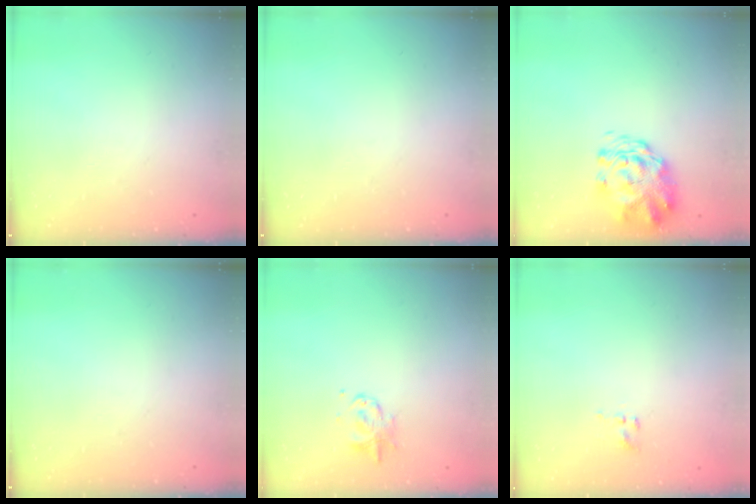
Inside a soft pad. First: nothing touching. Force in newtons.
{"total": 0.0}
{"total": 2.9, "press": 2.7, "slide": 1.1}
{"total": 0.0}
{"total": 2.4, "press": 2.4, "slide": 0.3}
{"total": 1.8, "press": 1.5, "slide": 0.9}